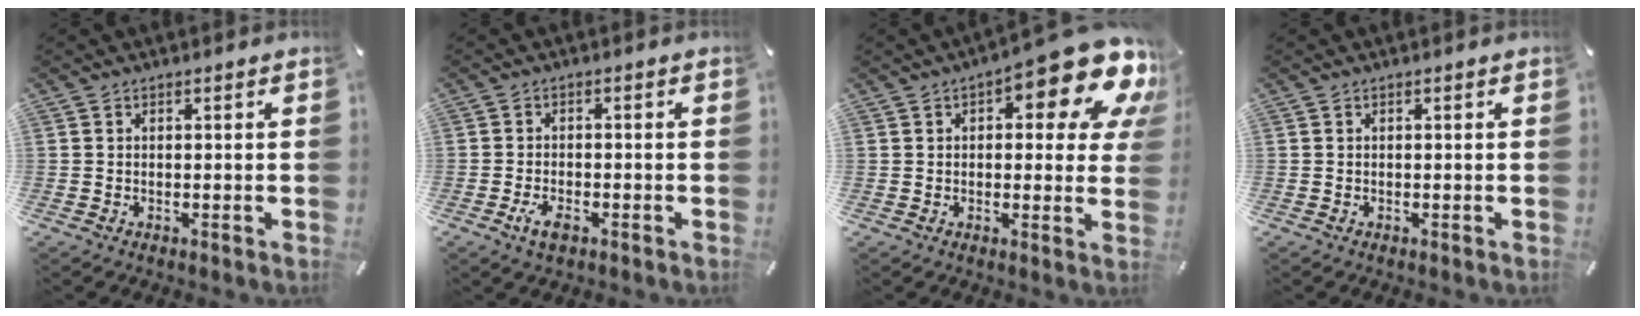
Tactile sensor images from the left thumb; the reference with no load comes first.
{"total": 3.3, "force": [-1.8, 1.6, 2.3], "torque": [-0.049, 0.003, -0.033]}
{"total": 16.2, "force": [8.3, 5.9, 12.6], "torque": [-0.160, -0.058, 0.132]}
{"total": 0.0}